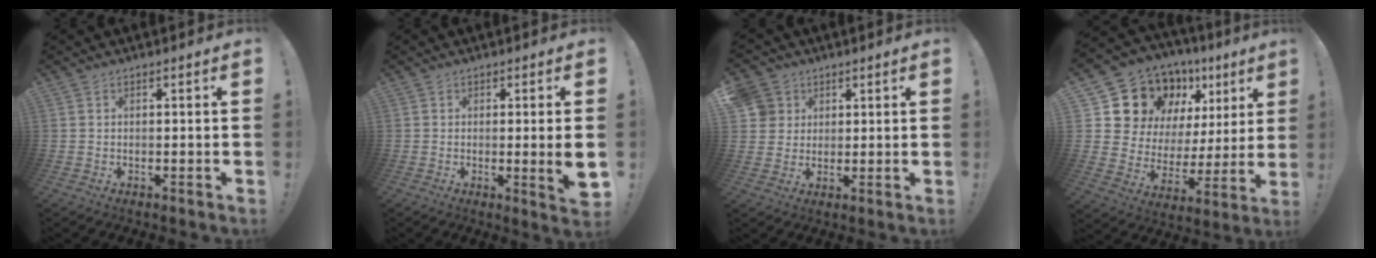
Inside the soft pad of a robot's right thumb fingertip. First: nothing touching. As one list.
[{"total": 6.0, "force": [-0.5, 0.1, 5.9], "torque": [-0.076, -0.013, -0.005]}, {"total": 6.3, "force": [2.5, 5.7, 0.8], "torque": [-0.010, -0.016, 0.051]}, {"total": 16.9, "force": [11.5, 10.3, 6.8], "torque": [-0.111, -0.084, 0.232]}]